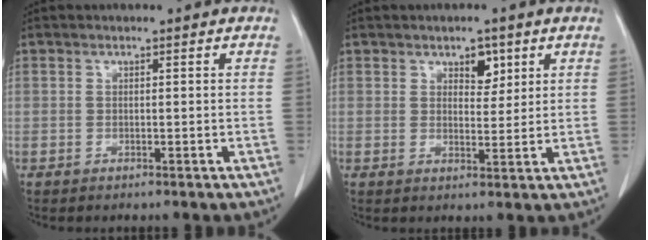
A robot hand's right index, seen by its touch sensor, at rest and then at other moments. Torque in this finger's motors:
{"motor_torque": [0.08, 0.12, 0.07, 0.00]}